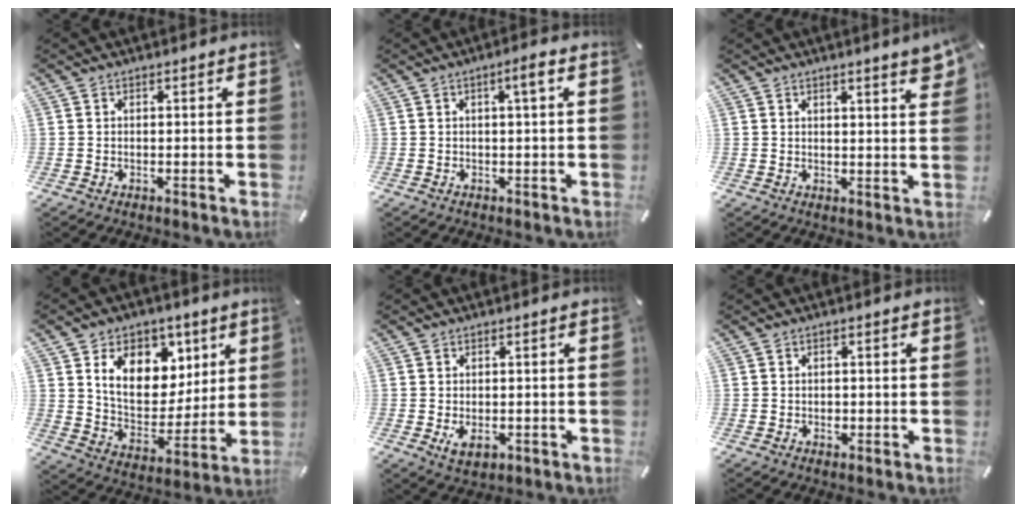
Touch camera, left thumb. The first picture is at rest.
{"total": 3.2, "force": [0.6, 0.1, 3.1], "torque": [-0.053, -0.002, 0.007]}
{"total": 3.4, "force": [2.6, 0.3, 2.1], "torque": [-0.032, -0.015, 0.044]}
{"total": 14.6, "force": [7.2, 10.8, 6.9], "torque": [-0.107, -0.038, 0.134]}
{"total": 3.2, "force": [-0.7, 2.2, 2.1], "torque": [-0.042, -0.006, -0.015]}
{"total": 1.0, "force": [-0.2, 0.8, 0.5], "torque": [-0.012, 0.001, -0.004]}